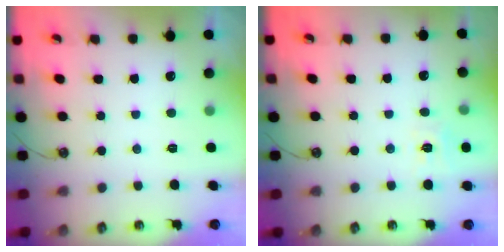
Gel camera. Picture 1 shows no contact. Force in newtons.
{"total": 7.4, "press": 7.4, "slide": 0.8}